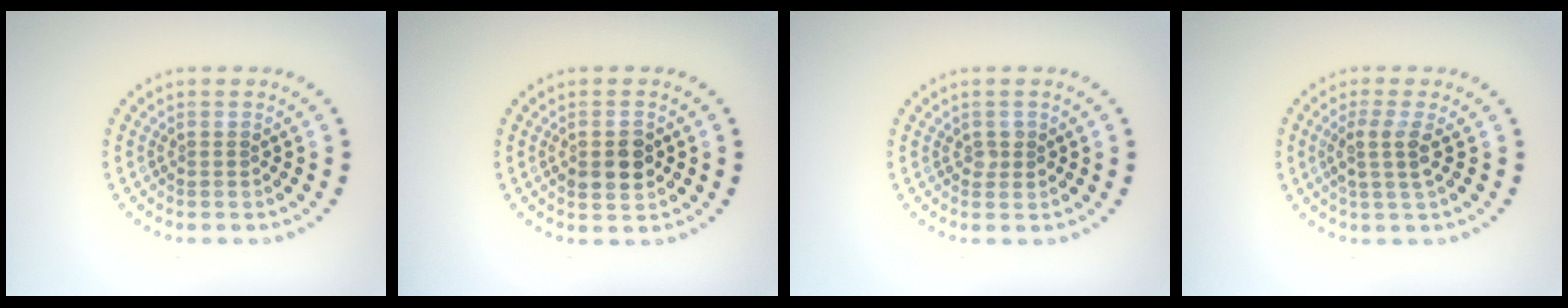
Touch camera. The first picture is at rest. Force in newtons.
{"total": 3.0, "press": 3.0, "slide": 0.2}
{"total": 1.0, "press": 1.0, "slide": 0.1}
{"total": 2.3, "press": 1.9, "slide": 1.3}